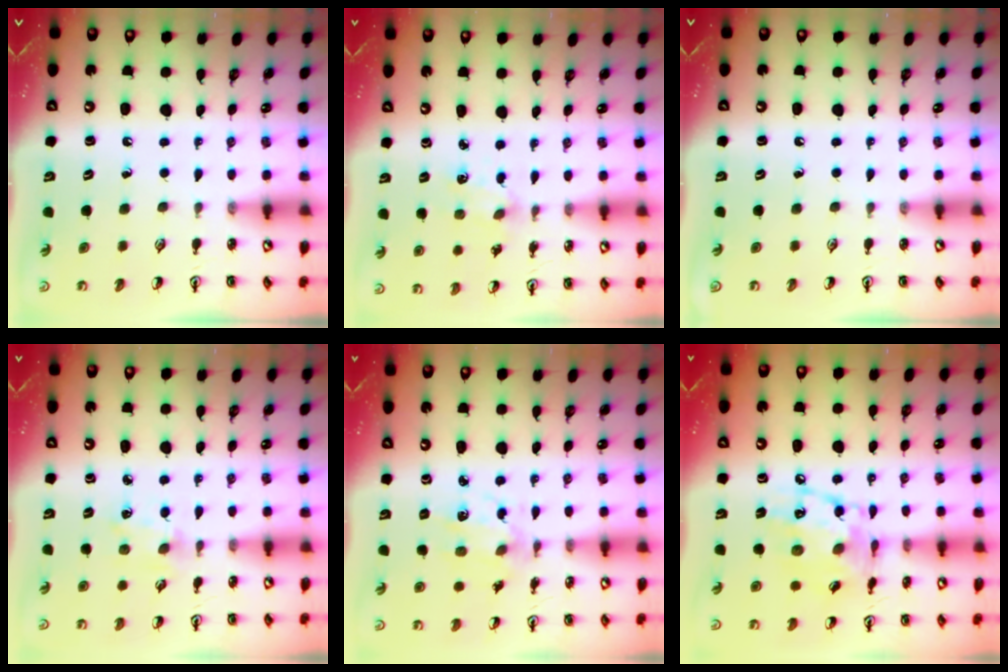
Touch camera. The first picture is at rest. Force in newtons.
{"total": 2.9, "press": 2.9, "slide": 0.4}
{"total": 0.0}
{"total": 2.8, "press": 2.8, "slide": 0.5}
{"total": 3.0, "press": 2.8, "slide": 0.9}
{"total": 14.5, "press": 14.4, "slide": 0.8}